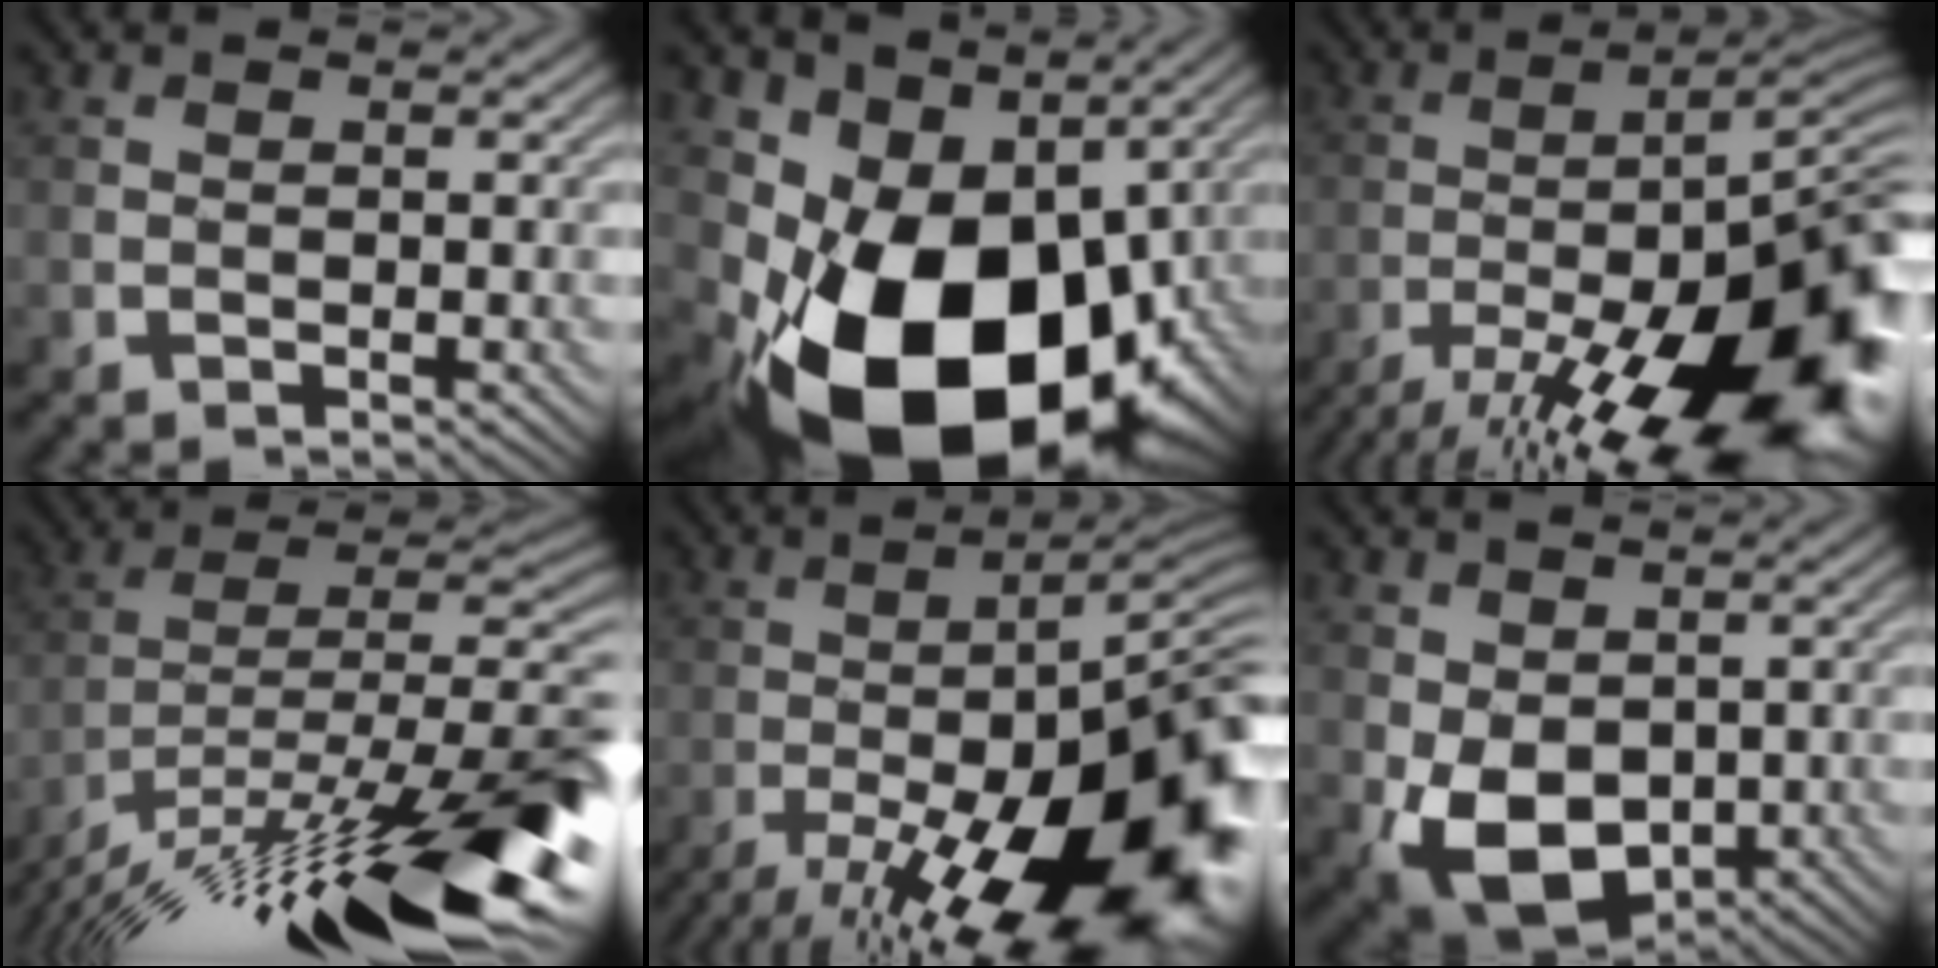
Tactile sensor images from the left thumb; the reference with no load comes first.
{"total": 16.9, "force": [-3.4, 11.5, 12.0], "torque": [-0.218, -0.046, -0.034]}
{"total": 20.0, "force": [-11.8, 4.5, 15.5], "torque": [-0.207, -0.013, -0.192]}
{"total": 18.5, "force": [-11.5, 5.5, 13.4], "torque": [-0.235, -0.009, -0.189]}
{"total": 20.9, "force": [-10.7, 5.6, 17.0], "torque": [-0.230, -0.021, -0.170]}
{"total": 7.7, "force": [-1.1, 5.3, 5.5], "torque": [-0.129, -0.027, -0.020]}